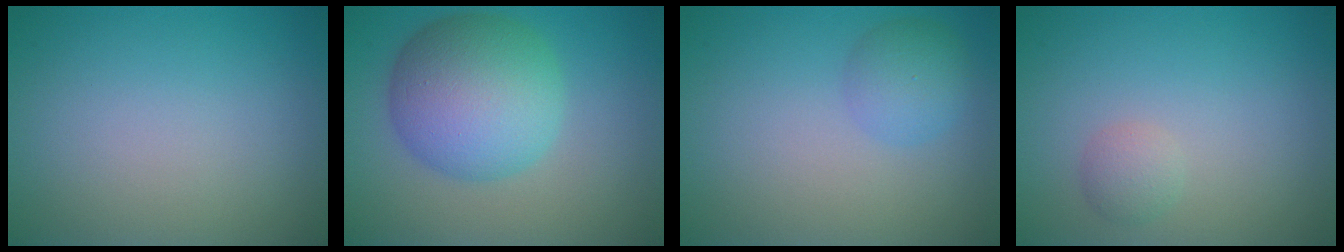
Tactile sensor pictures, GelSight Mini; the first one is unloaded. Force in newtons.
{"total": 8.7, "press": 8.7, "slide": 0.2}
{"total": 2.5, "press": 2.5, "slide": 0.1}
{"total": 1.3, "press": 1.3, "slide": 0.2}